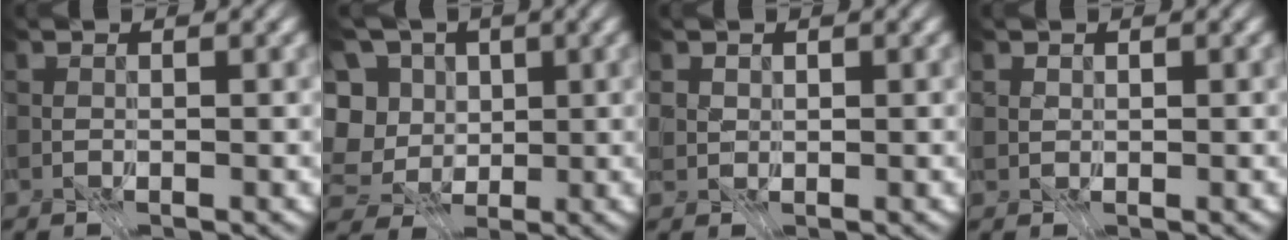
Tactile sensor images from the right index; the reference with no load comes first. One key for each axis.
{"total": 7.6, "fx": -1.5, "fy": 6.6, "fz": 3.3, "tx": -0.091, "ty": 0.006, "tz": -0.037}
{"total": 2.9, "fx": 1.8, "fy": 1.9, "fz": 1.2, "tx": -0.020, "ty": 0.000, "tz": 0.025}
{"total": 2.9, "fx": 1.7, "fy": 2.0, "fz": 1.3, "tx": -0.019, "ty": 0.005, "tz": 0.023}